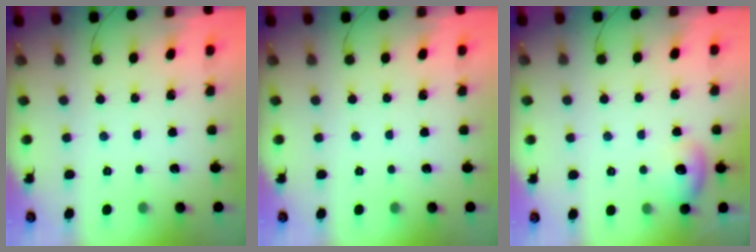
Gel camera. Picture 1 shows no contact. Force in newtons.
{"total": 0.0}
{"total": 8.2, "press": 8.1, "slide": 1.4}